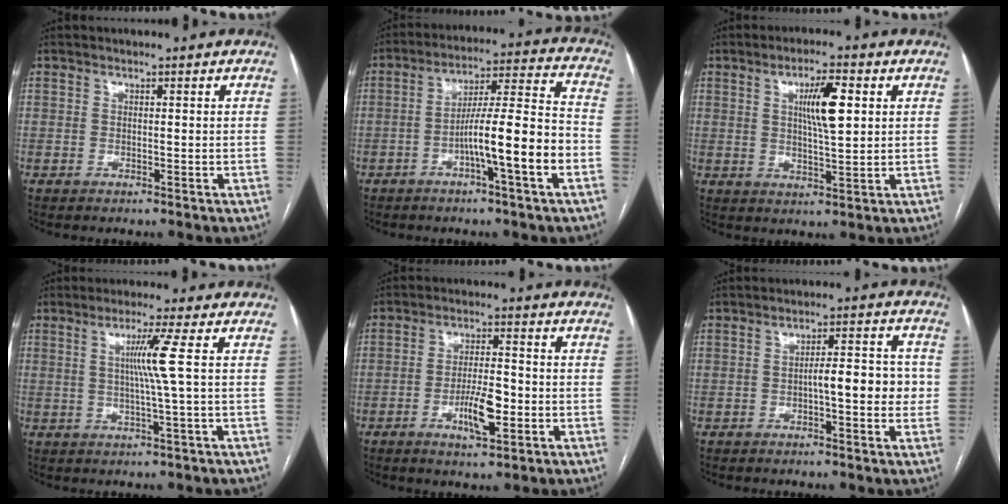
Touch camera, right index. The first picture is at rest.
{"total": 12.7, "force": [-4.4, 0.0, 11.9], "torque": [-0.195, 0.016, -0.072]}
{"total": 7.2, "force": [2.1, 1.1, 6.8], "torque": [-0.119, 0.005, 0.037]}
{"total": 5.3, "force": [0.8, -1.8, 4.9], "torque": [-0.094, -0.003, 0.019]}
{"total": 6.8, "force": [-2.3, 1.8, 6.1], "torque": [-0.114, 0.001, -0.036]}
{"total": 6.8, "force": [-0.8, 1.8, 6.5], "torque": [-0.089, 0.022, -0.010]}